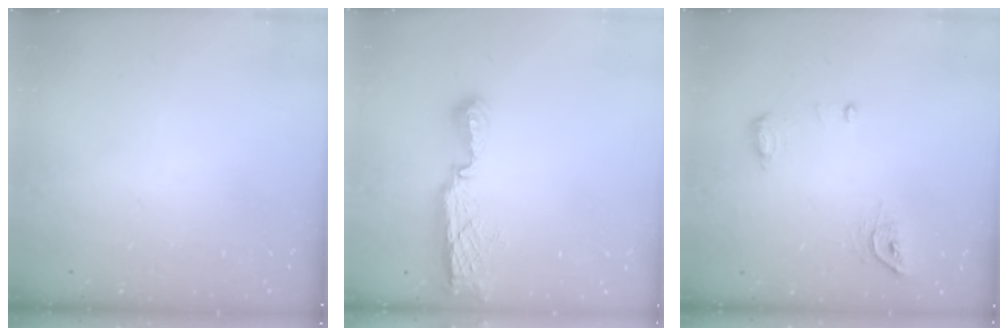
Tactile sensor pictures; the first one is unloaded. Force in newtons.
{"total": 7.6, "press": 7.6, "slide": 0.2}
{"total": 7.9, "press": 7.8, "slide": 1.3}